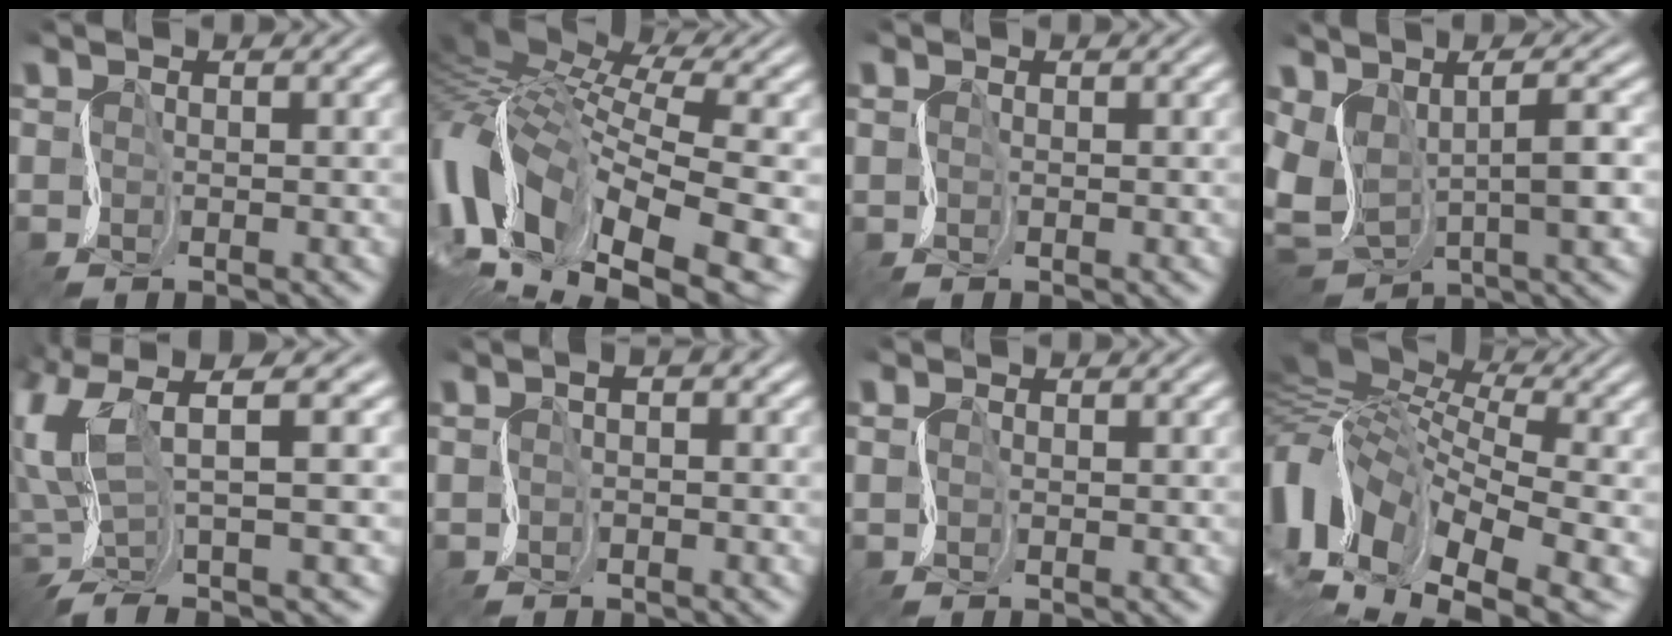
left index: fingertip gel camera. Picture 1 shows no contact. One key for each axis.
{"total": 14.9, "fx": -0.7, "fy": 8.2, "fz": 12.4, "tx": -0.252, "ty": 0.002, "tz": 0.007}
{"total": 0.7, "fx": 0.3, "fy": 0.6, "fz": -0.2, "tx": 0.007, "ty": 0.001, "tz": 0.006}
{"total": 6.6, "fx": 0.2, "fy": 3.9, "fz": 5.3, "tx": -0.110, "ty": 0.002, "tz": 0.005}
{"total": 8.0, "fx": 0.1, "fy": 3.0, "fz": 7.5, "tx": -0.153, "ty": 0.012, "tz": -0.008}
{"total": 0.9, "fx": -0.1, "fy": 0.5, "fz": 0.7, "tx": -0.006, "ty": 0.005, "tz": -0.003}
{"total": 1.2, "fx": 0.6, "fy": 1.1, "fz": 0.0, "tx": 0.005, "ty": 0.005, "tz": 0.005}
{"total": 15.3, "fx": 1.0, "fy": 9.6, "fz": 11.9, "tx": -0.227, "ty": -0.005, "tz": 0.054}